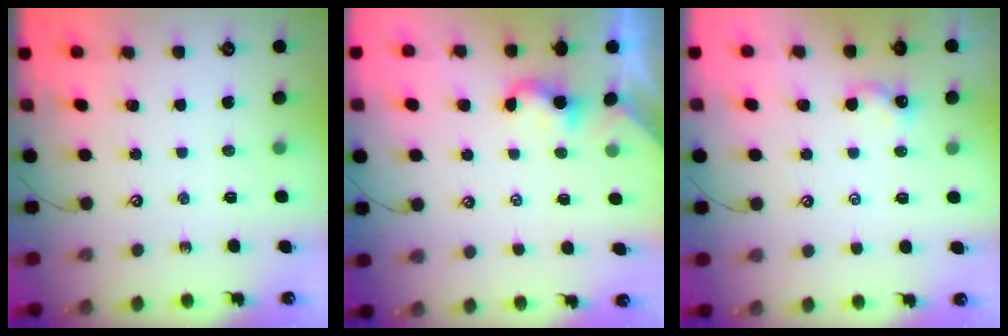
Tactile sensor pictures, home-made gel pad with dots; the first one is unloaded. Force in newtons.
{"total": 3.4, "press": 3.4, "slide": 0.1}
{"total": 0.9, "press": 0.9, "slide": 0.3}